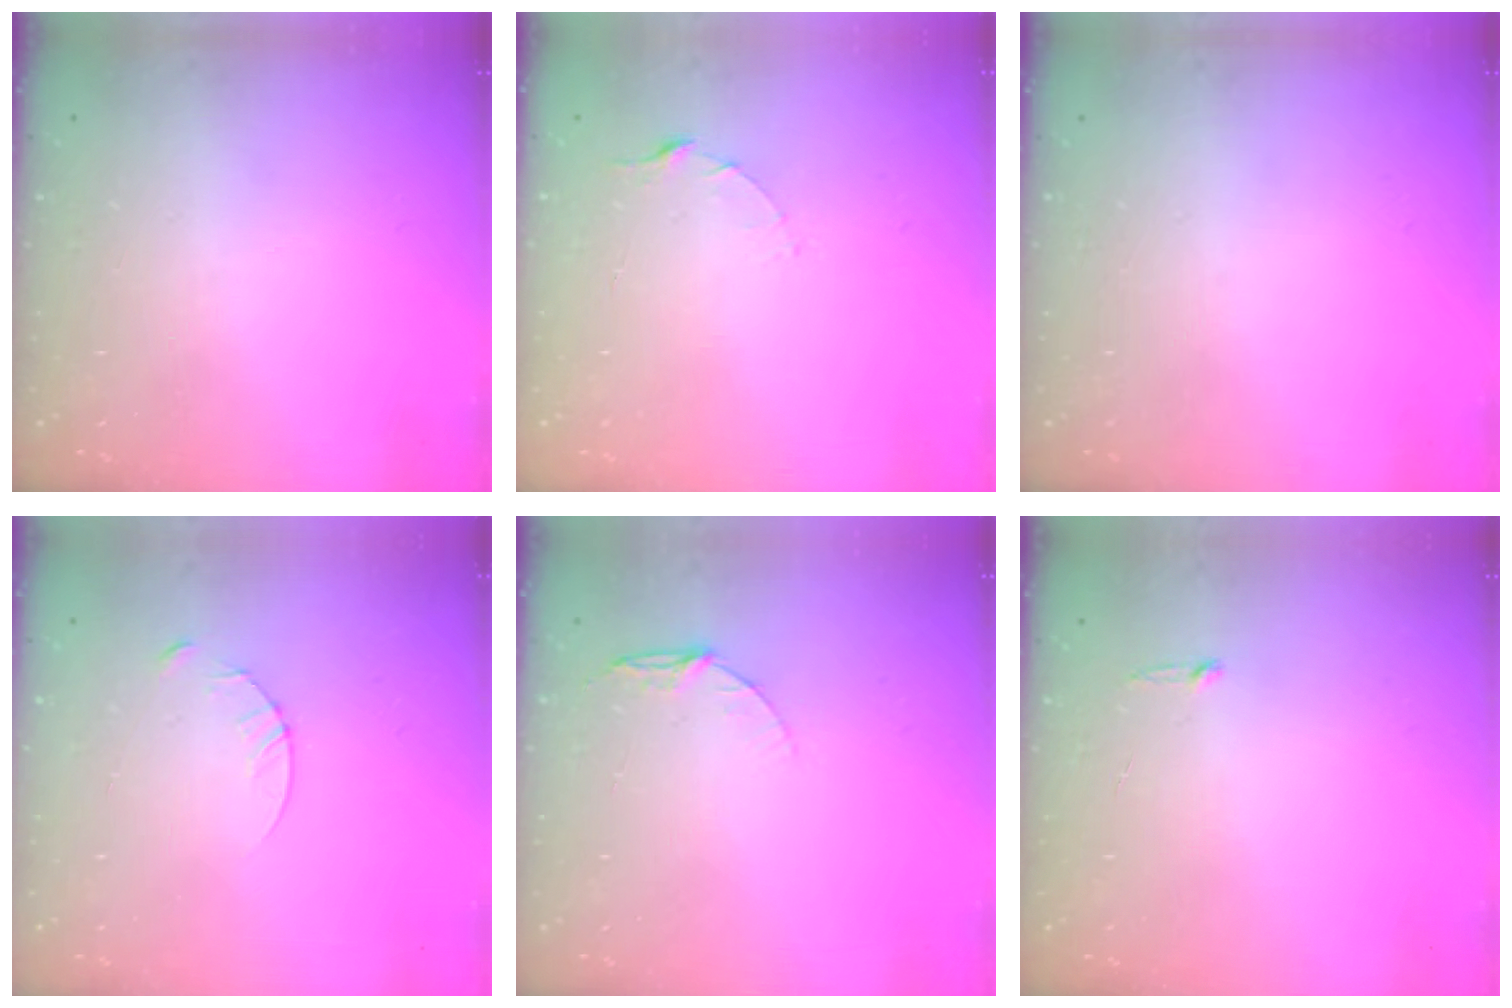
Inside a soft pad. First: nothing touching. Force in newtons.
{"total": 2.5, "press": 2.5, "slide": 0.3}
{"total": 0.0}
{"total": 3.8, "press": 3.8, "slide": 0.3}
{"total": 5.4, "press": 5.4, "slide": 0.5}
{"total": 2.5, "press": 2.5, "slide": 0.2}